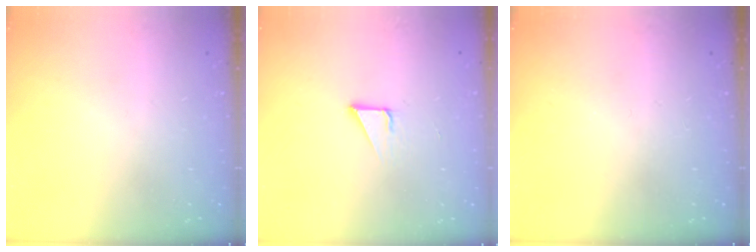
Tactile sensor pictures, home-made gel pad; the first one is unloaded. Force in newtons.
{"total": 2.1, "press": 2.1, "slide": 0.0}
{"total": 0.0}